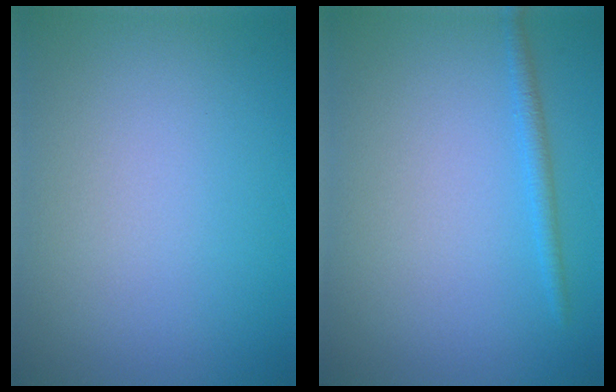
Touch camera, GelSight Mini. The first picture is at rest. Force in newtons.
{"total": 1.3, "press": 1.3, "slide": 0.1}